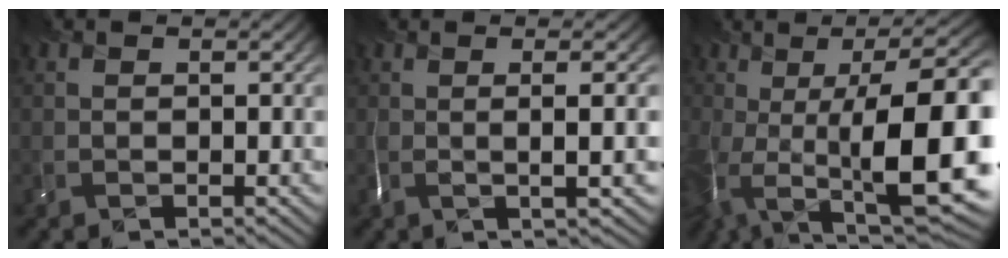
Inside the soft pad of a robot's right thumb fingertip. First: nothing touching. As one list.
[{"total": 3.7, "force": [-0.4, -0.2, 3.6], "torque": [-0.053, 0.004, -0.008]}, {"total": 18.5, "force": [-2.1, 4.9, 17.7], "torque": [-0.235, -0.015, -0.020]}]